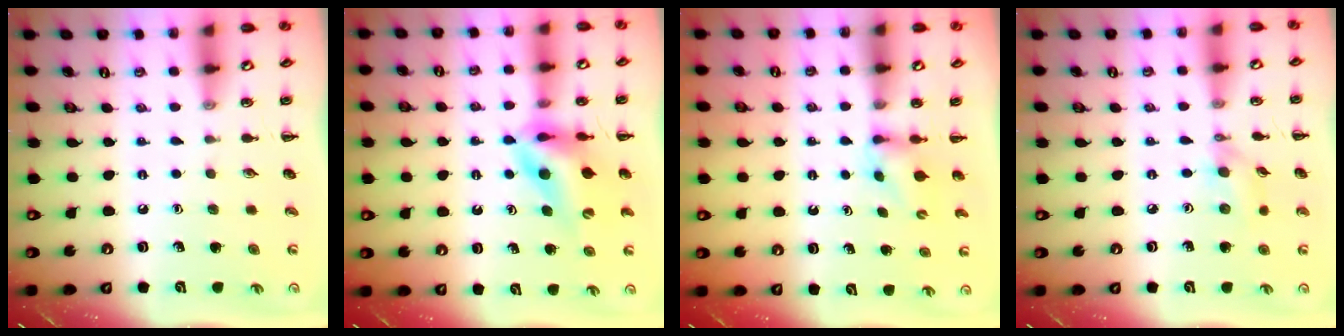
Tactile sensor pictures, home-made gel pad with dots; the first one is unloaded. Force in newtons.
{"total": 10.9, "press": 10.3, "slide": 3.5}
{"total": 2.8, "press": 2.5, "slide": 1.3}
{"total": 5.5, "press": 5.4, "slide": 0.8}